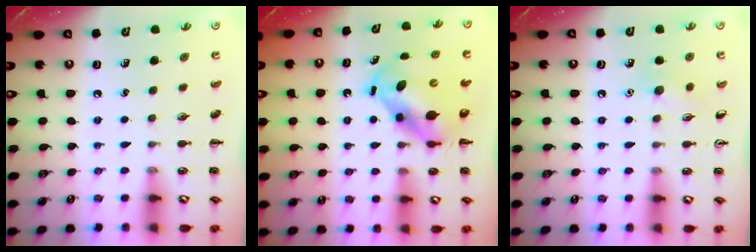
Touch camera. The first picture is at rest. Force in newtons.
{"total": 6.6, "press": 6.5, "slide": 1.3}
{"total": 6.7, "press": 6.4, "slide": 2.1}